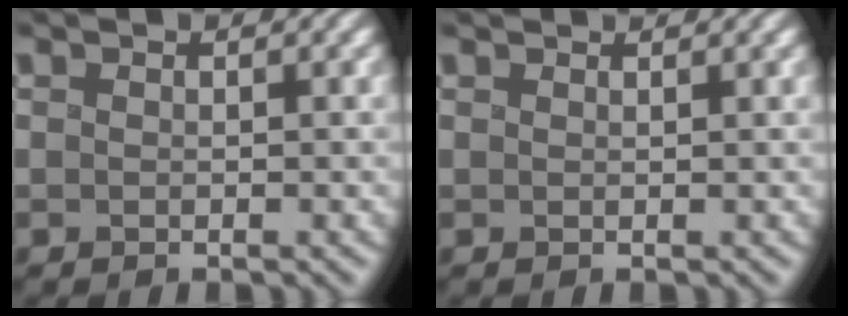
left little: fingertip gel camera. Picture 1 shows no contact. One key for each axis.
{"total": 1.1, "fx": 1.1, "fy": 0.1, "fz": 0.1, "tx": -0.008, "ty": 0.007, "tz": 0.019}